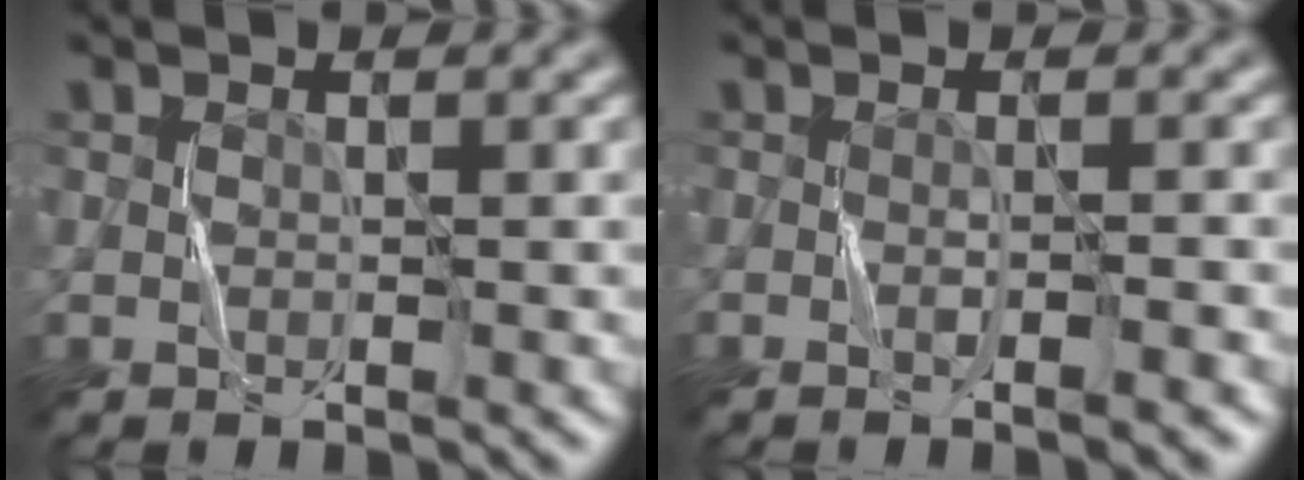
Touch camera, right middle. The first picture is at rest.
{"total": 0.9, "force": [-0.5, -0.5, 0.6], "torque": [-0.006, 0.000, -0.012]}